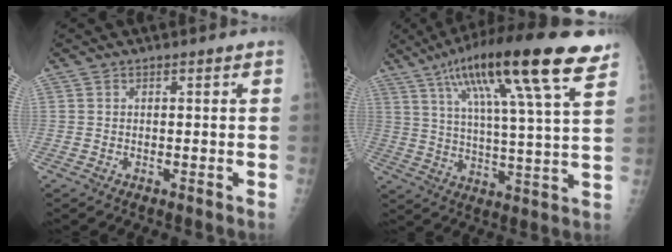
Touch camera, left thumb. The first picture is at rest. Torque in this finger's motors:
{"motor_torque": [0.62, 0.59, 1.83, -0.92, 0.55]}